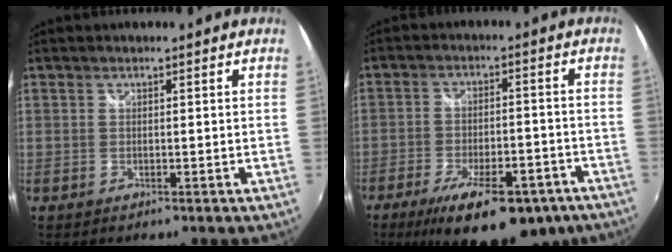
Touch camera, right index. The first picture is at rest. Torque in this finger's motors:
{"motor_torque": [1.32, -0.82, 0.51, 0.16]}